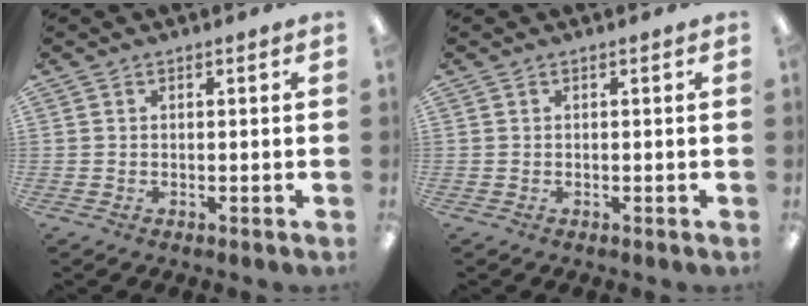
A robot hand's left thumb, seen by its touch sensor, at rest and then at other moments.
{"total": 0.0}